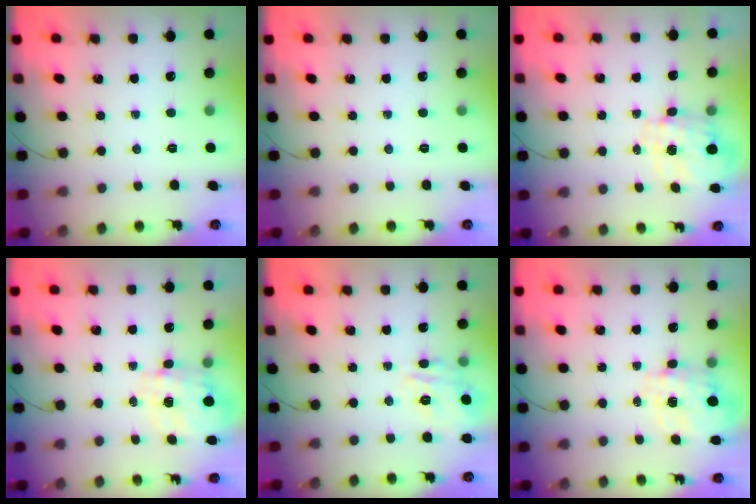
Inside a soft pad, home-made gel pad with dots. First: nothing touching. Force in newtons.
{"total": 0.0}
{"total": 4.0, "press": 3.9, "slide": 0.9}
{"total": 3.5, "press": 3.3, "slide": 1.0}
{"total": 10.4, "press": 10.4, "slide": 0.5}
{"total": 3.5, "press": 3.3, "slide": 1.0}